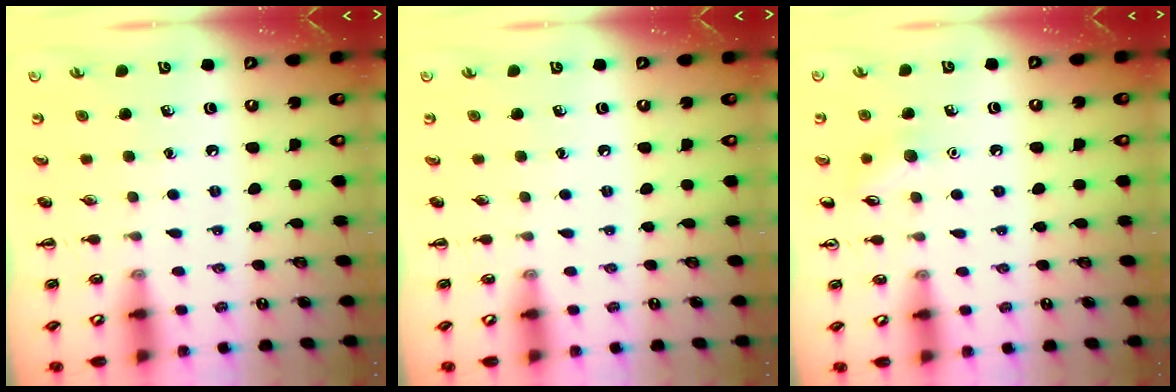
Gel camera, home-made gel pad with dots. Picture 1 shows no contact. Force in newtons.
{"total": 0.0}
{"total": 6.5, "press": 6.2, "slide": 1.9}